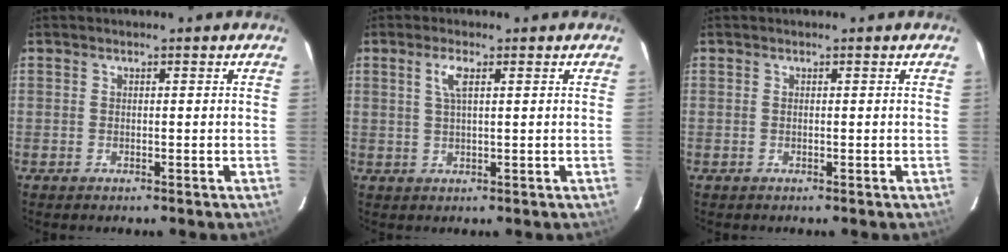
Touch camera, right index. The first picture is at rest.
{"total": 2.9, "force": [1.2, 0.6, 2.6], "torque": [-0.053, 0.004, 0.023]}
{"total": 0.0}